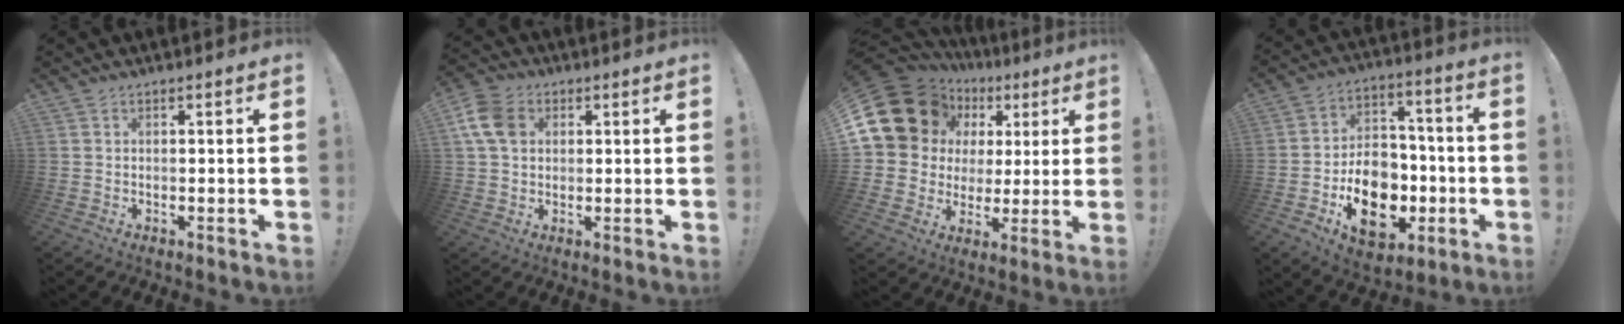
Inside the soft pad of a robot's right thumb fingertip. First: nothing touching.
{"total": 10.3, "force": [2.7, 7.9, 5.9], "torque": [-0.115, 0.007, 0.057]}
{"total": 17.3, "force": [8.4, 12.9, 7.9], "torque": [-0.126, -0.049, 0.179]}
{"total": 17.9, "force": [-6.0, 13.2, 10.5], "torque": [-0.150, 0.041, -0.087]}